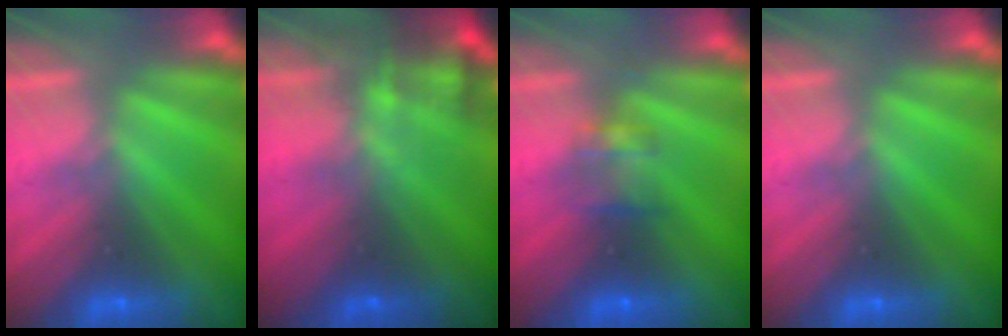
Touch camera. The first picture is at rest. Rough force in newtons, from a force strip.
{"total": 8.4}
{"total": 2.8}
{"total": 0.0}